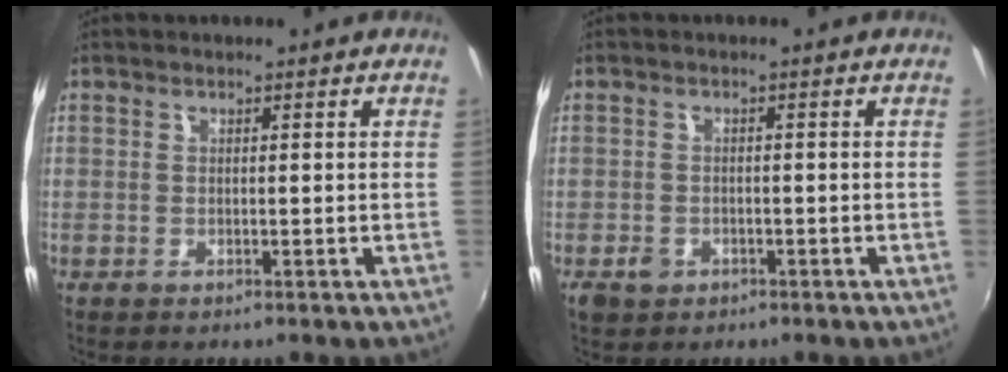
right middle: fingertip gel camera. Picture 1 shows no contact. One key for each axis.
{"total": 2.7, "fx": -1.5, "fy": 2.1, "fz": 1.0, "tx": -0.022, "ty": -0.001, "tz": -0.024}